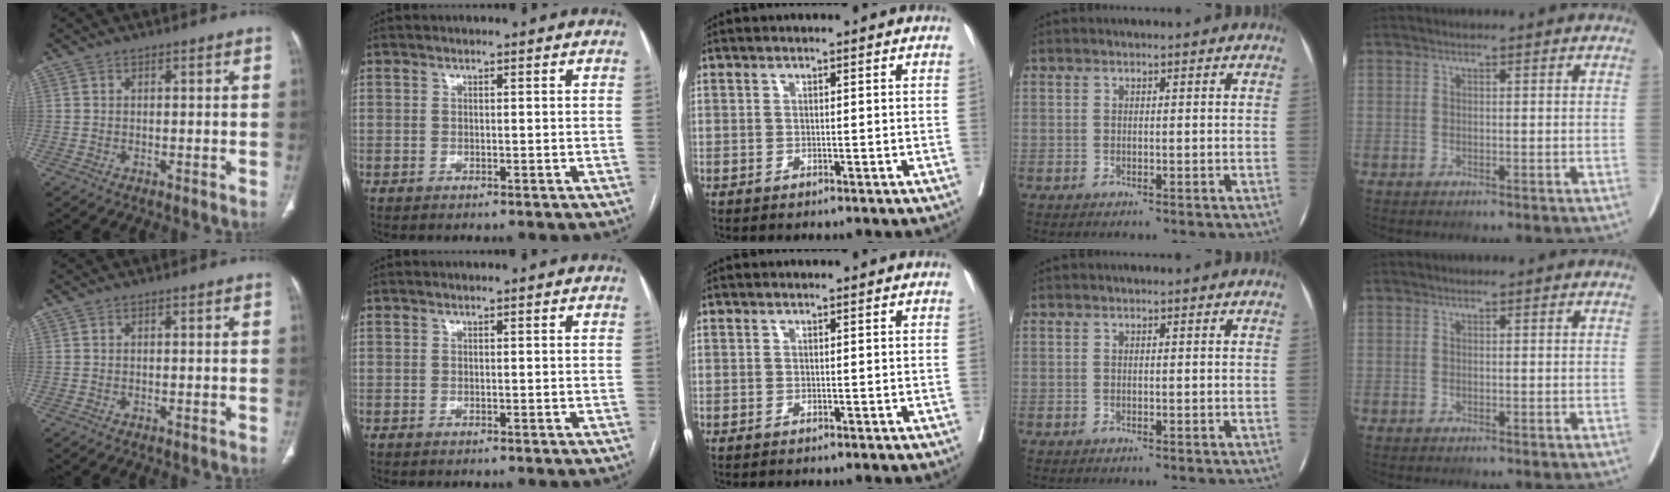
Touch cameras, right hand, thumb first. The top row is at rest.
{}